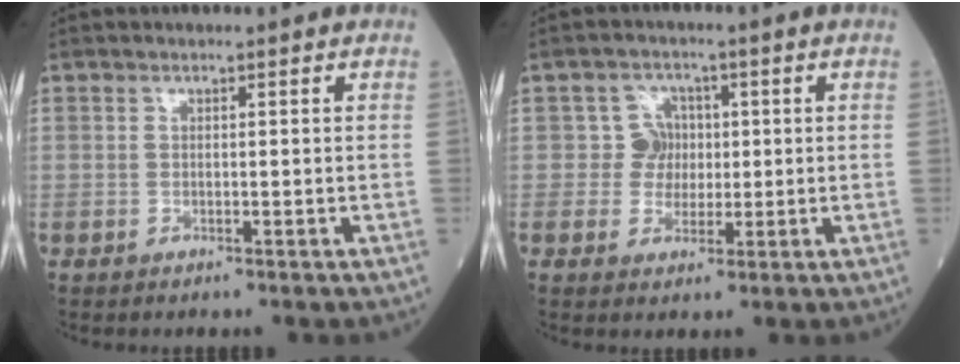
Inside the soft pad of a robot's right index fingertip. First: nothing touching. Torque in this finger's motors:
{"motor_torque": [-0.08, -0.03, -0.04, 0.00]}